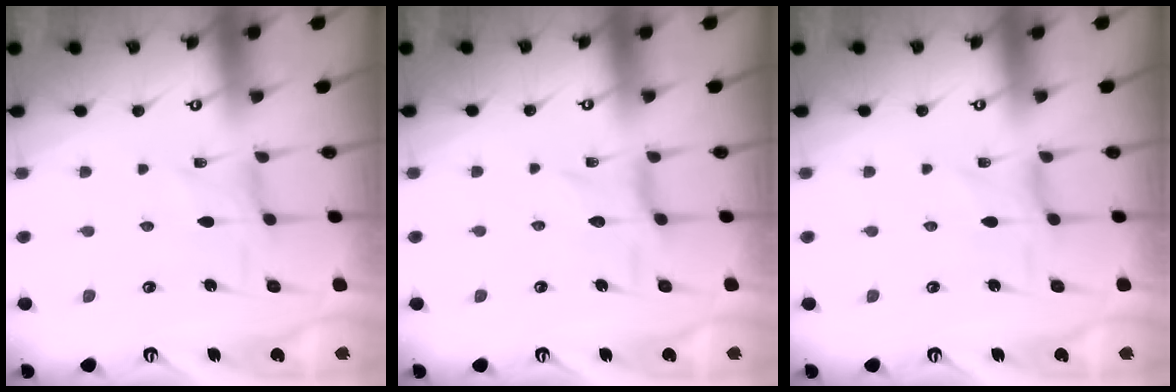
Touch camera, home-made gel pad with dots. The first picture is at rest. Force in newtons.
{"total": 1.5, "press": 1.5, "slide": 0.2}
{"total": 0.0}